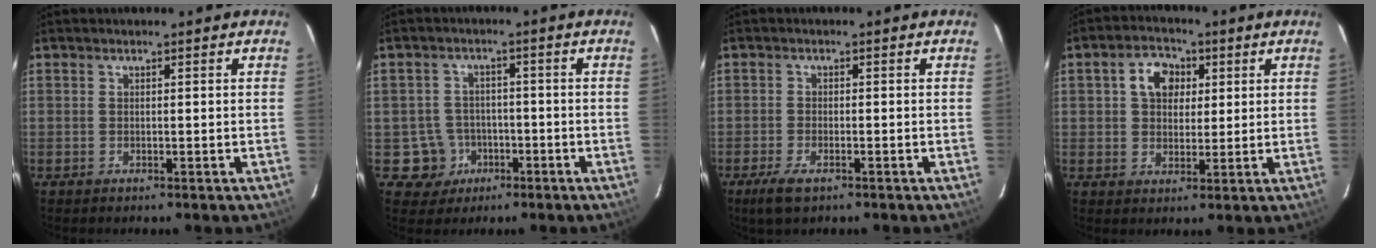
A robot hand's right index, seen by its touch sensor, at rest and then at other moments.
{"total": 6.2, "force": [-2.4, 5.7, 0.3], "torque": [-0.021, 0.025, -0.029]}
{"total": 4.2, "force": [-2.7, 1.6, 2.7], "torque": [-0.069, -0.010, -0.051]}
{"total": 6.7, "force": [2.0, 5.1, 3.9], "torque": [-0.067, 0.024, 0.035]}